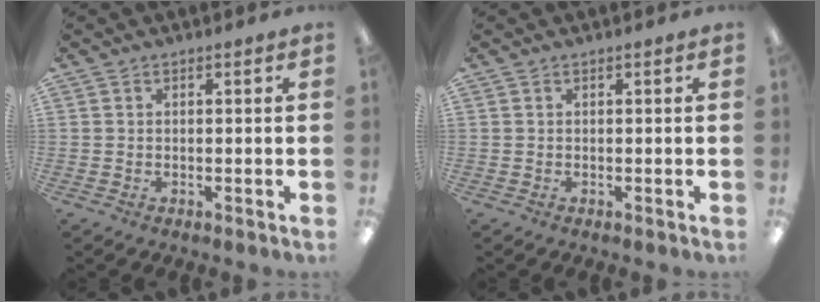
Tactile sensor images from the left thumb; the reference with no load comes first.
{"total": 0.0}